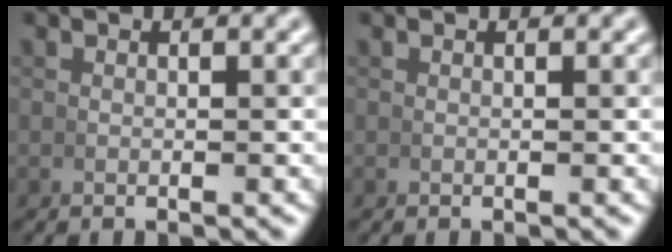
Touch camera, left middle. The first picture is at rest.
{"total": 0.0}